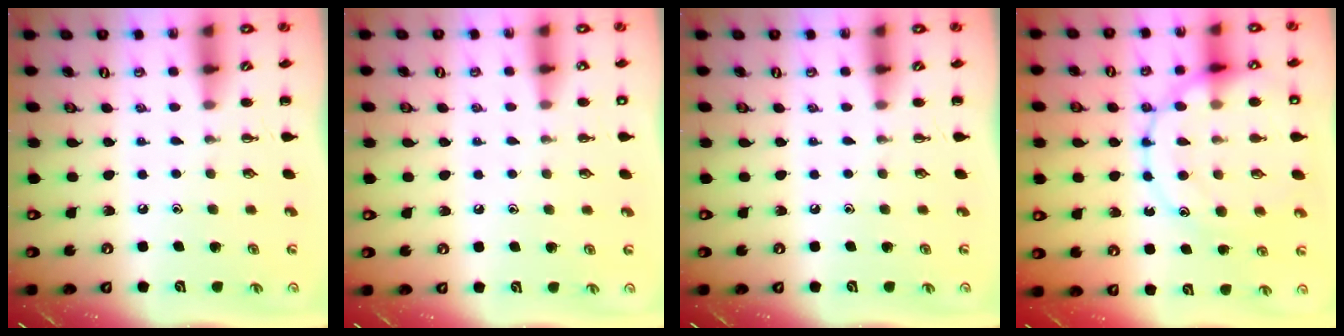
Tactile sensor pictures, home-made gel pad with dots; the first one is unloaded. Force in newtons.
{"total": 2.3, "press": 2.2, "slide": 0.7}
{"total": 0.0}
{"total": 19.3, "press": 19.2, "slide": 2.0}